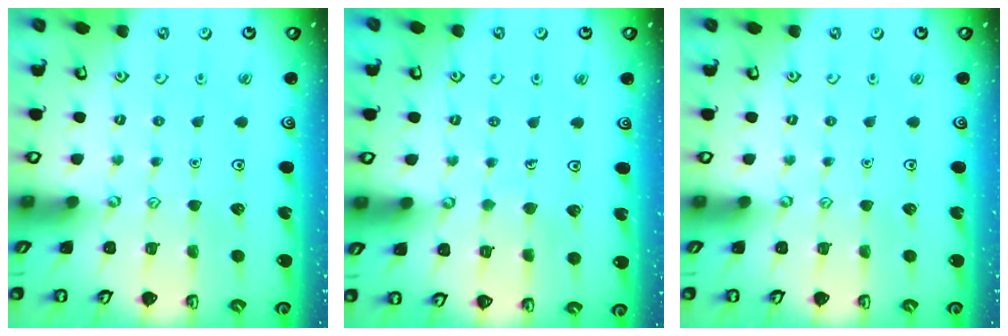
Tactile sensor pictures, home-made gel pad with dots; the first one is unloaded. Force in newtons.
{"total": 2.3, "press": 2.3, "slide": 0.1}
{"total": 0.0}